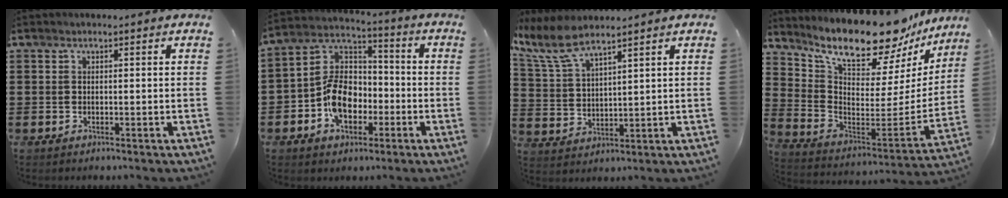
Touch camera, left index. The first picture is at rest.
{"total": 9.9, "force": [-3.2, 6.9, 6.3], "torque": [-0.154, 0.018, -0.065]}
{"total": 7.3, "force": [6.0, 1.4, 3.9], "torque": [-0.103, -0.019, 0.107]}
{"total": 13.3, "force": [11.9, 2.3, 5.3], "torque": [-0.122, -0.097, 0.202]}